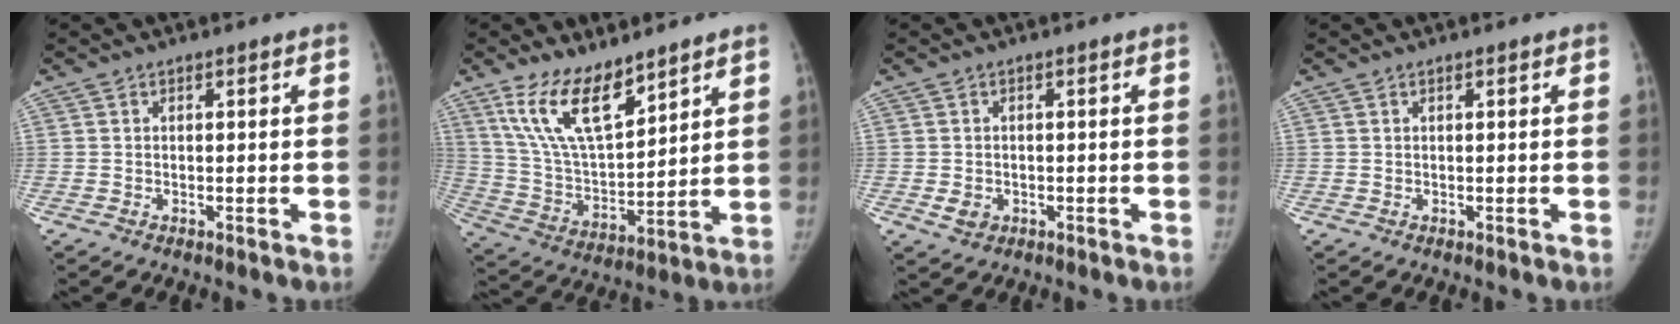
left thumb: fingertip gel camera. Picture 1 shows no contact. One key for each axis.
{"total": 14.3, "fx": 9.7, "fy": 5.7, "fz": 8.9, "tx": -0.138, "ty": -0.055, "tz": 0.201}
{"total": 2.8, "fx": -0.9, "fy": 2.2, "fz": 1.4, "tx": -0.019, "ty": 0.002, "tz": -0.008}
{"total": 0.0}